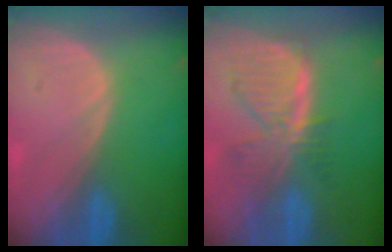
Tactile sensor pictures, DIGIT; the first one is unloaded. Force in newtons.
{"total": 8.0, "press": 7.1, "slide": 3.7}